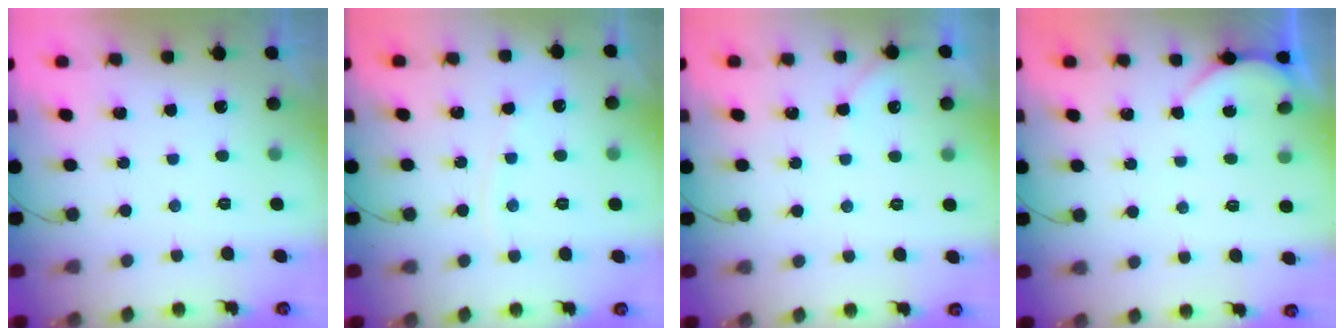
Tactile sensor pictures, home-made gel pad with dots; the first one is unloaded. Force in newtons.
{"total": 5.4, "press": 5.3, "slide": 0.9}
{"total": 2.4, "press": 2.4, "slide": 0.4}
{"total": 2.5, "press": 2.4, "slide": 0.3}